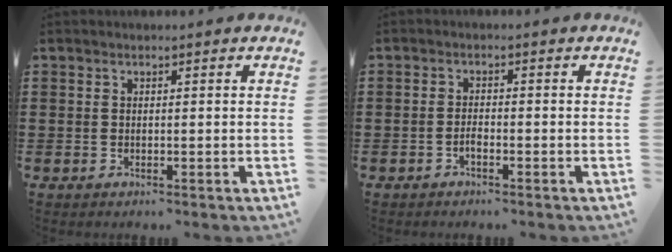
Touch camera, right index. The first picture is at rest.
{"total": 1.3, "force": [-0.9, 0.3, 0.9], "torque": [-0.020, -0.003, -0.016]}